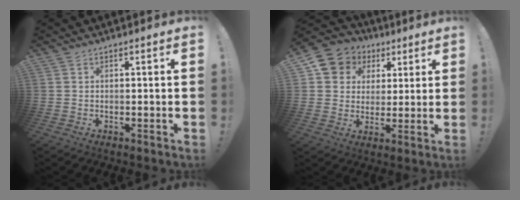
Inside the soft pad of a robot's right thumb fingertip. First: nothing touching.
{"total": 10.1, "force": [4.4, 8.6, 2.9], "torque": [-0.045, -0.026, 0.090]}